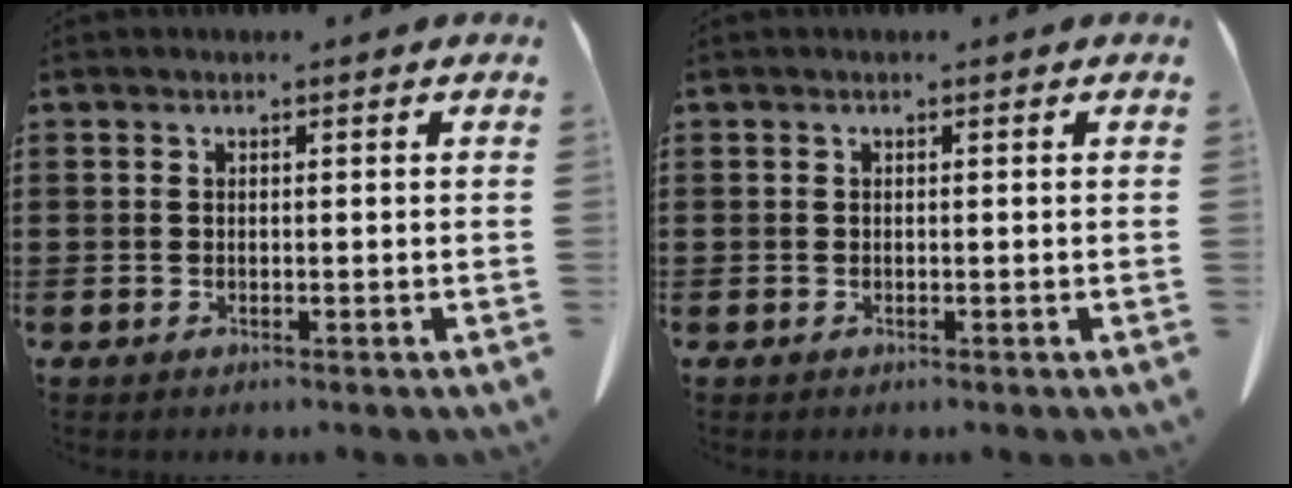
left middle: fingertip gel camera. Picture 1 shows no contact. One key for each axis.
{"total": 0.0}